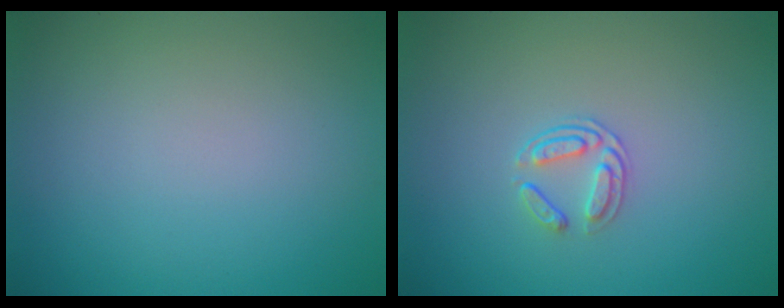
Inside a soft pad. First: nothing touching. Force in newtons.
{"total": 1.7, "press": 1.3, "slide": 1.1}